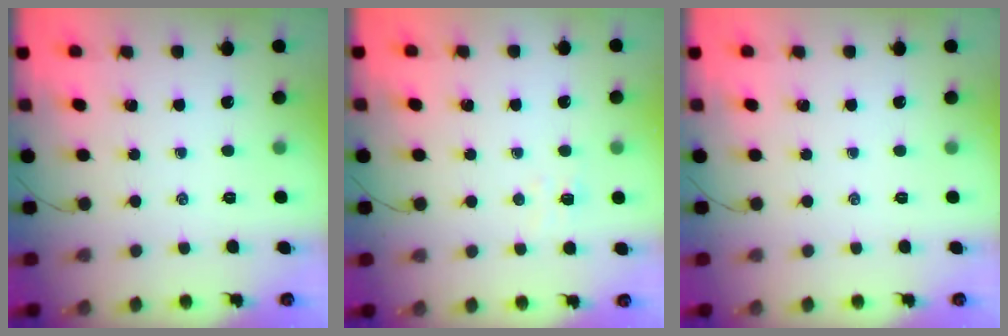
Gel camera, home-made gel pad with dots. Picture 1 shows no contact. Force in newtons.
{"total": 4.0, "press": 3.9, "slide": 0.9}
{"total": 0.0}